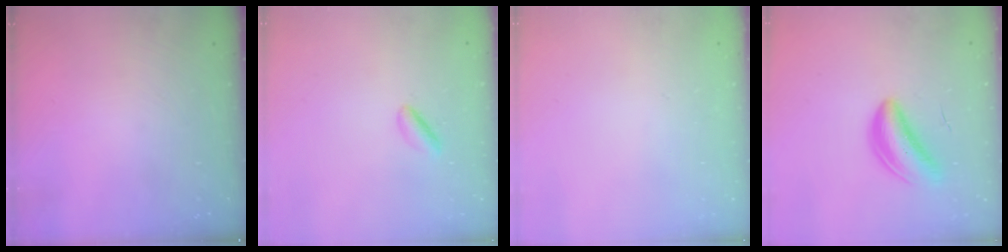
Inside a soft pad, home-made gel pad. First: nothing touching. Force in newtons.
{"total": 2.5, "press": 2.3, "slide": 1.0}
{"total": 2.0, "press": 2.0, "slide": 0.1}
{"total": 7.6, "press": 7.4, "slide": 2.0}